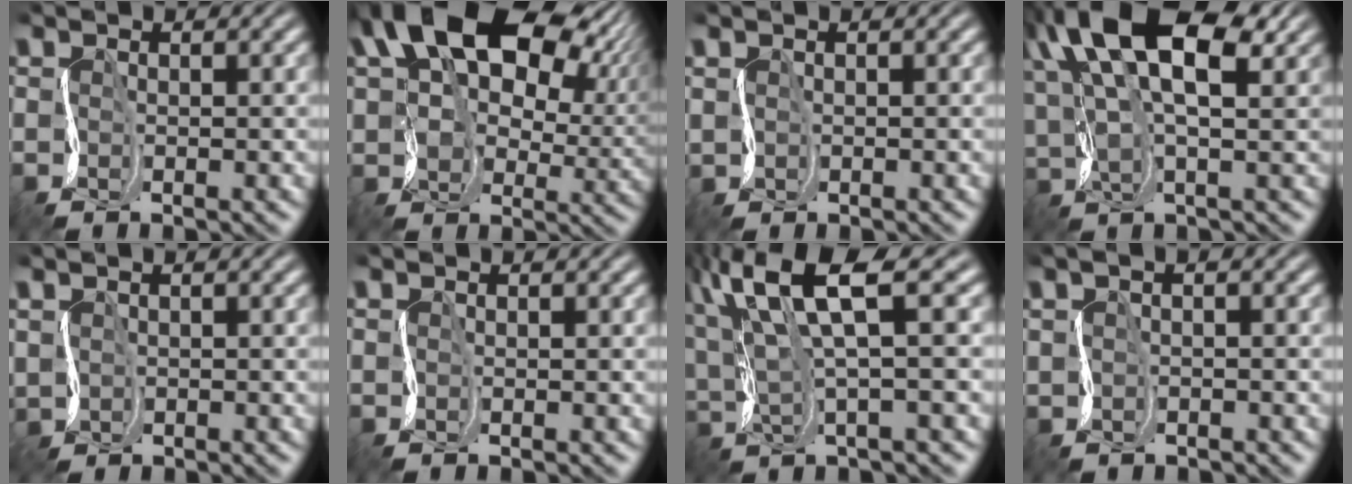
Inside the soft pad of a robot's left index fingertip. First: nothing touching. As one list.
[{"total": 17.7, "force": [8.5, 11.0, 11.0], "torque": [-0.184, 0.041, 0.149]}, {"total": 1.1, "force": [0.6, 0.3, -0.8], "torque": [0.022, 0.004, 0.012]}, {"total": 12.8, "force": [6.7, 5.8, 9.3], "torque": [-0.175, 0.036, 0.109]}, {"total": 1.4, "force": [0.7, 0.8, -0.8], "torque": [0.014, 0.003, 0.015]}, {"total": 0.0}, {"total": 8.8, "force": [4.4, 1.7, 7.4], "torque": [-0.159, 0.027, 0.091]}, {"total": 0.8, "force": [0.7, -0.1, -0.4], "torque": [0.002, 0.008, 0.017]}]